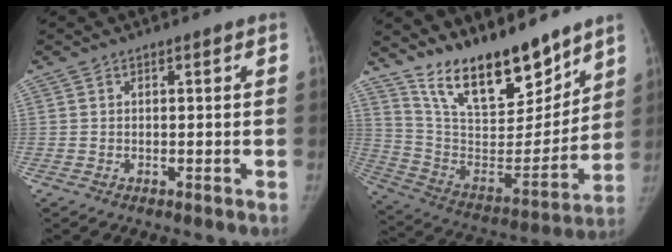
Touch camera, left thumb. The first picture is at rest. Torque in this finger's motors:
{"motor_torque": [0.49, 0.43, 1.42, -1.35, 0.33]}